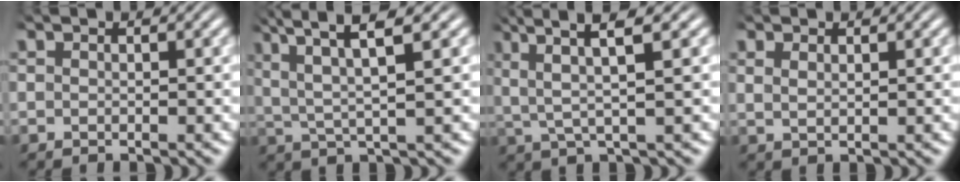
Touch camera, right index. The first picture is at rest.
{"total": 5.9, "force": [3.1, 2.0, 4.6], "torque": [-0.091, 0.005, 0.049]}
{"total": 5.8, "force": [3.2, 1.2, 4.7], "torque": [-0.087, 0.015, 0.046]}
{"total": 1.2, "force": [0.8, 0.4, 0.8], "torque": [-0.013, -0.001, 0.019]}